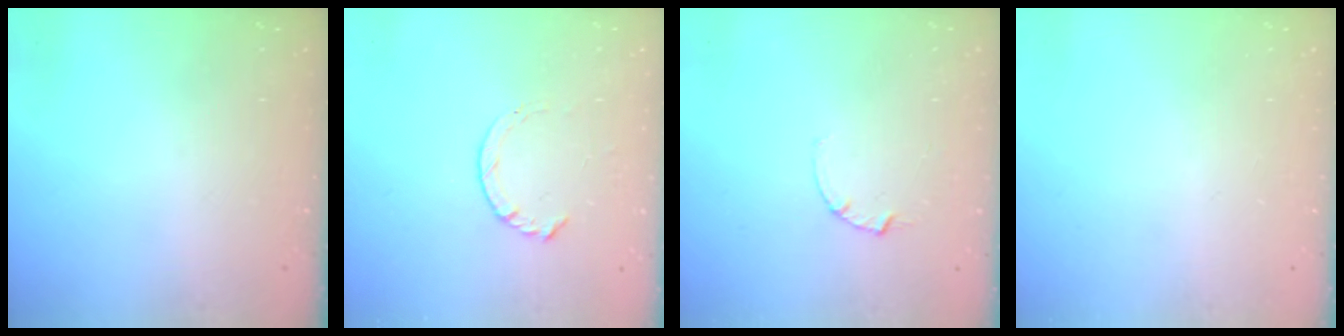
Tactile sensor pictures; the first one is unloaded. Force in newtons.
{"total": 4.7, "press": 4.7, "slide": 0.6}
{"total": 2.5, "press": 2.5, "slide": 0.3}
{"total": 0.0}